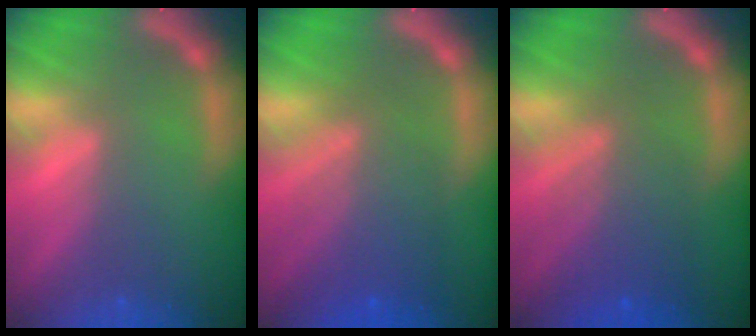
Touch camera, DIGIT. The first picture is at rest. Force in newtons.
{"total": 7.0}
{"total": 6.0}